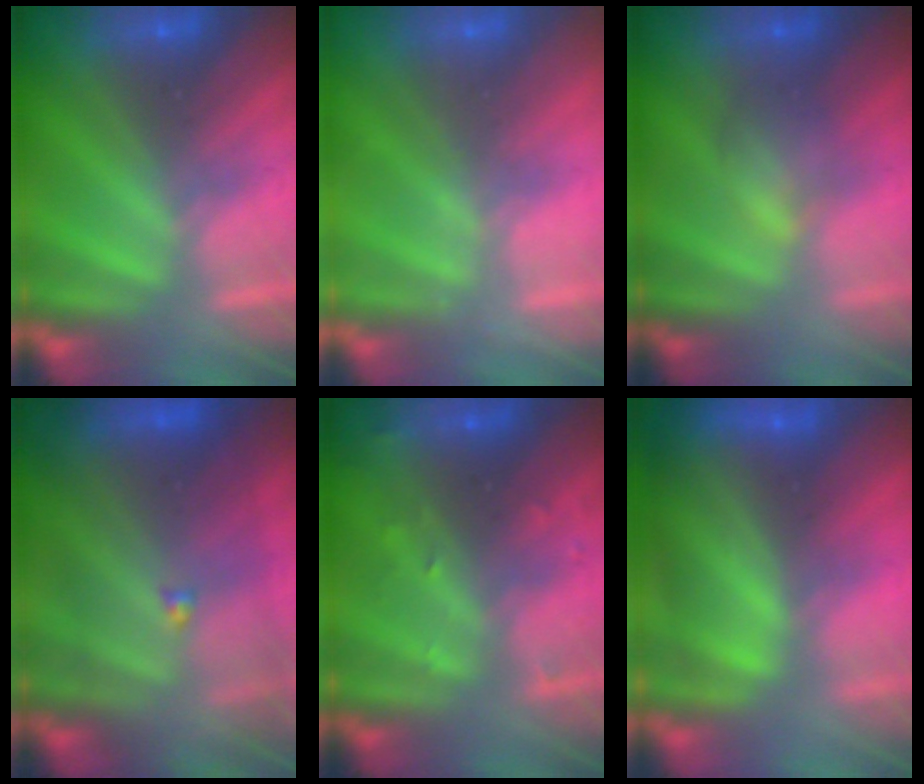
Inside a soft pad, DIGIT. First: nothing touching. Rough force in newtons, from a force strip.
{"total": 2.2}
{"total": 2.1}
{"total": 7.5}
{"total": 2.9}
{"total": 8.4}